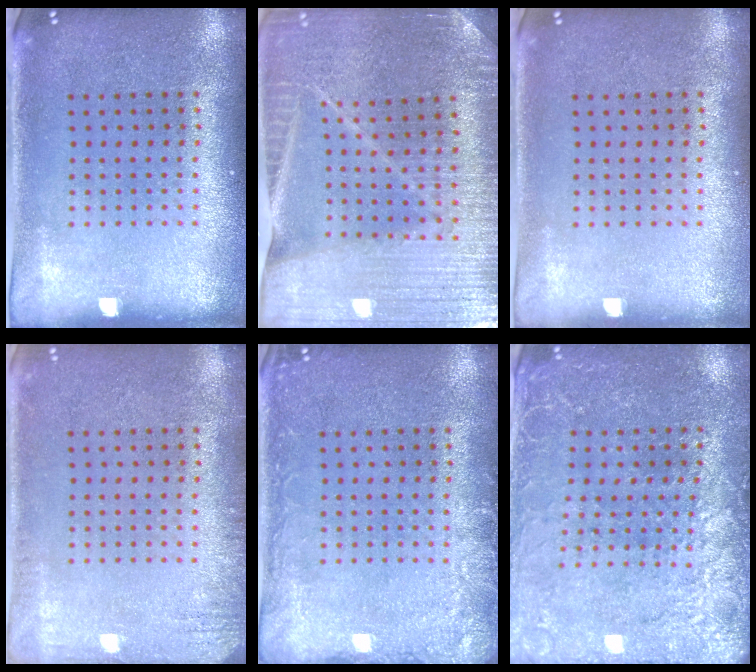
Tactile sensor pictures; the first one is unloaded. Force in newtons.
{"total": 3.3, "press": 3.2, "slide": 0.4}
{"total": 0.0}
{"total": 1.6, "press": 1.5, "slide": 0.3}
{"total": 2.2, "press": 2.1, "slide": 0.2}
{"total": 2.7, "press": 2.7, "slide": 0.3}